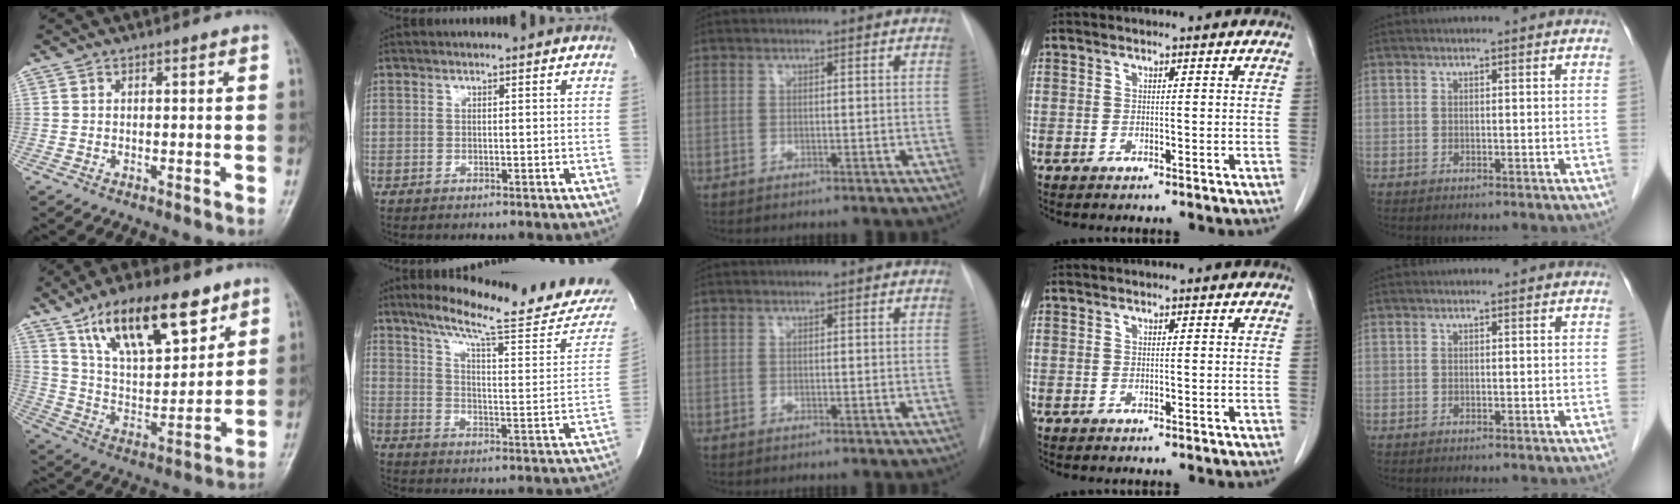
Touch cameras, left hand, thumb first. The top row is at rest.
{"thumb": {"total": 19.8, "force": [11.7, 8.2, 13.6], "torque": [-0.186, -0.044, 0.211]}, "index": {"total": 22.0, "force": [18.9, 2.4, 11.0], "torque": [-0.161, -0.038, 0.249]}}